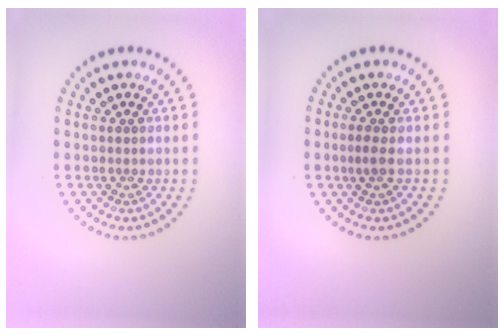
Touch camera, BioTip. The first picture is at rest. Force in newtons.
{"total": 1.2, "press": 1.0, "slide": 0.7}